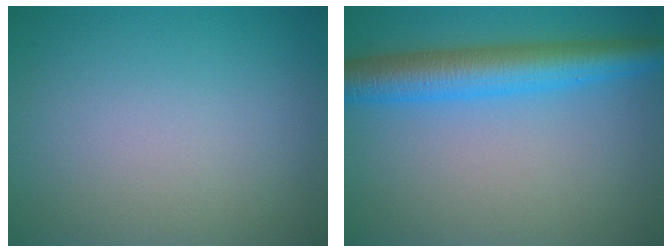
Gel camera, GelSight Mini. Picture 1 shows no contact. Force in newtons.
{"total": 6.2, "press": 6.2, "slide": 0.2}